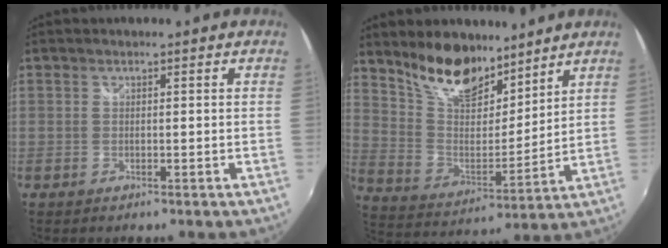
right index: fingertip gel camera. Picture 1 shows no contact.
{"total": 14.7, "force": [11.2, 6.4, 7.0], "torque": [-0.144, 0.010, 0.213]}